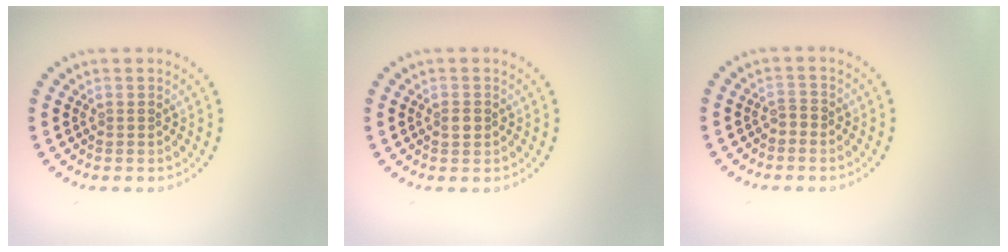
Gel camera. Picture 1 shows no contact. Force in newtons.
{"total": 1.3, "press": 1.3, "slide": 0.3}
{"total": 1.0, "press": 0.8, "slide": 0.5}